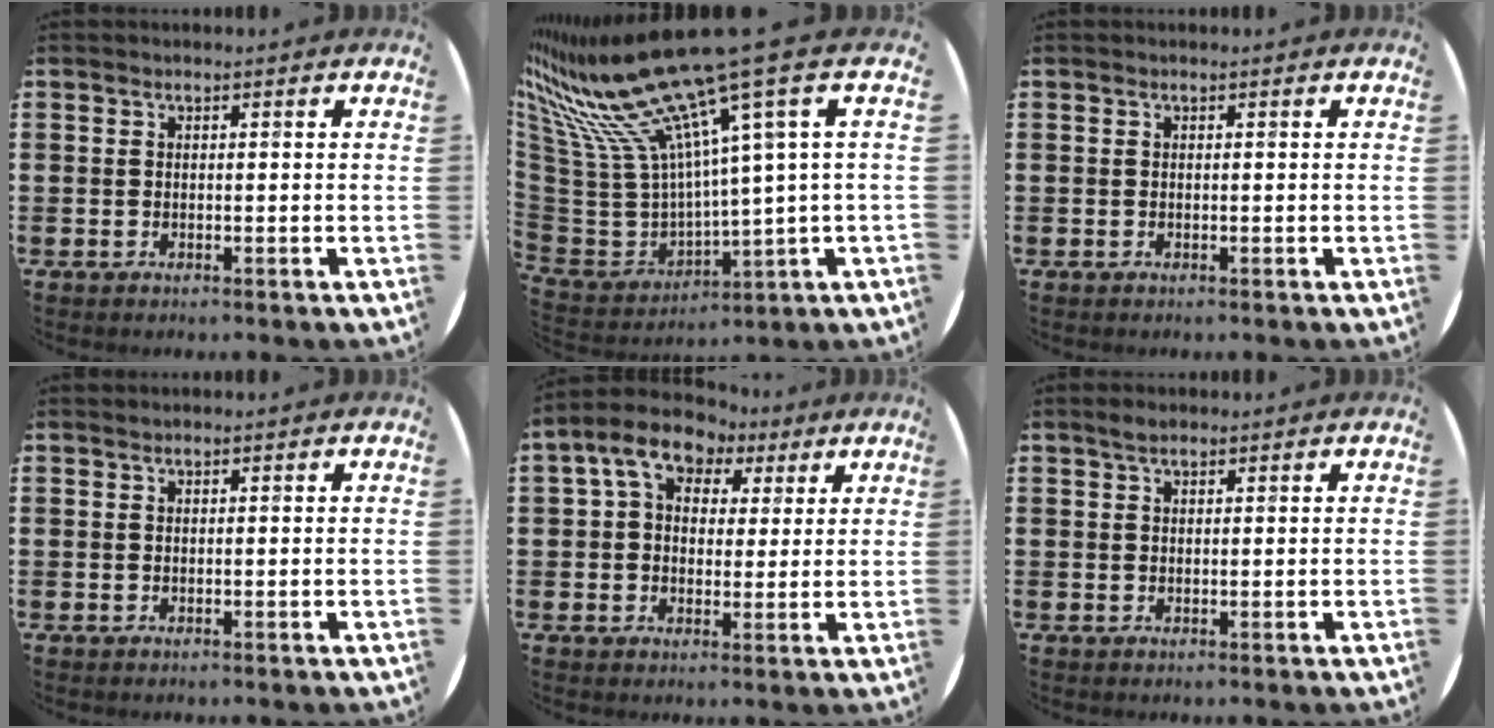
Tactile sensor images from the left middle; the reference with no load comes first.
{"total": 19.4, "force": [12.6, 3.8, 14.3], "torque": [-0.343, -0.088, 0.198]}
{"total": 0.0}
{"total": 0.0}
{"total": 7.4, "force": [4.7, 5.1, 2.7], "torque": [-0.071, 0.000, 0.085]}
{"total": 1.4, "force": [1.1, 0.6, 0.6], "torque": [-0.005, 0.003, 0.017]}